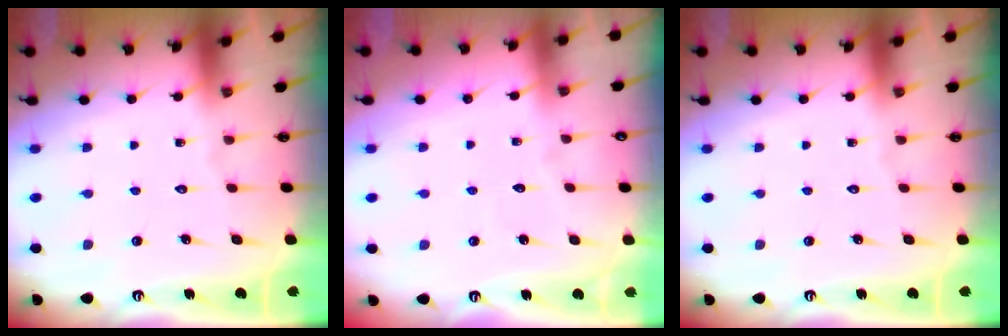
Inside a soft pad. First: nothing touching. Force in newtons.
{"total": 2.8, "press": 2.8, "slide": 0.2}
{"total": 0.0}